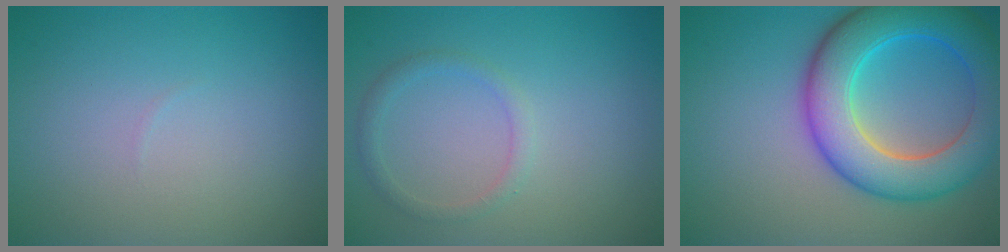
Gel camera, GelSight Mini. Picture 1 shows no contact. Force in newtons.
{"total": 1.4, "press": 1.4, "slide": 0.2}
{"total": 9.3, "press": 9.3, "slide": 0.0}